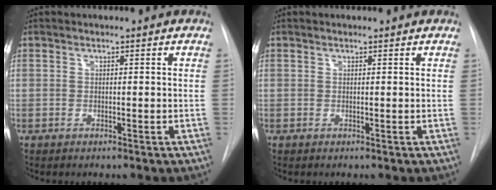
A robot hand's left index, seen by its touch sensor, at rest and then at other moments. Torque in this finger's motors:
{"motor_torque": [-0.05, -0.04, -0.04, -0.01]}